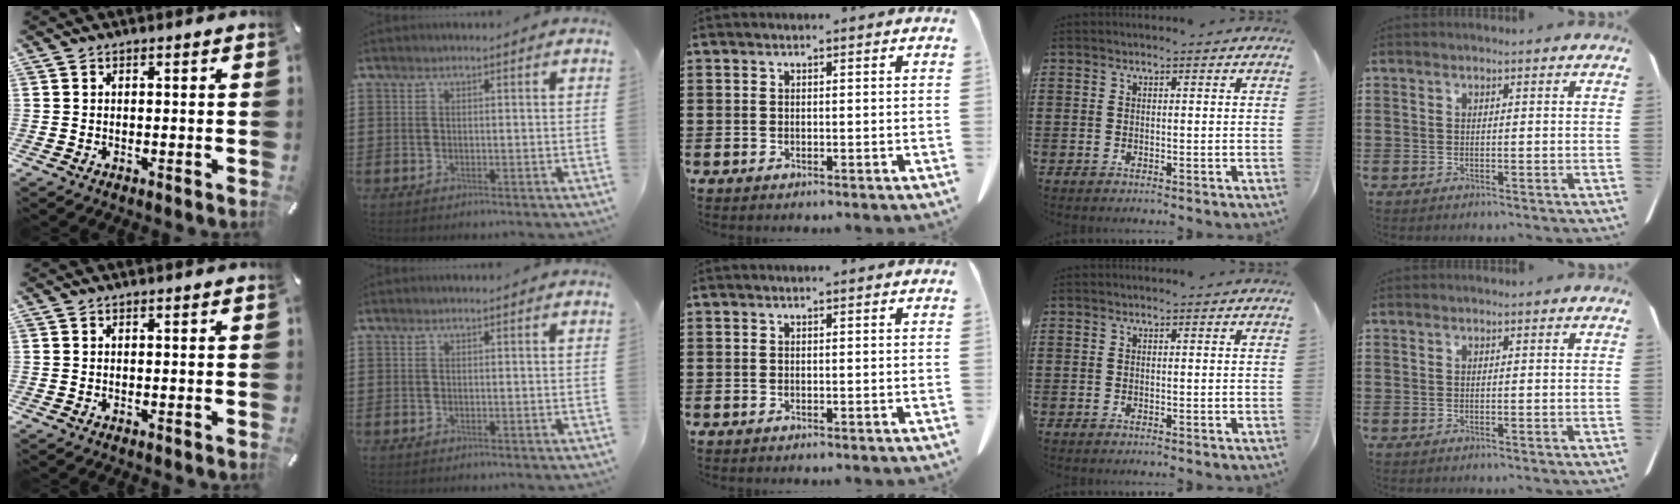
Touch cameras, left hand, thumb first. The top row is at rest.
{}